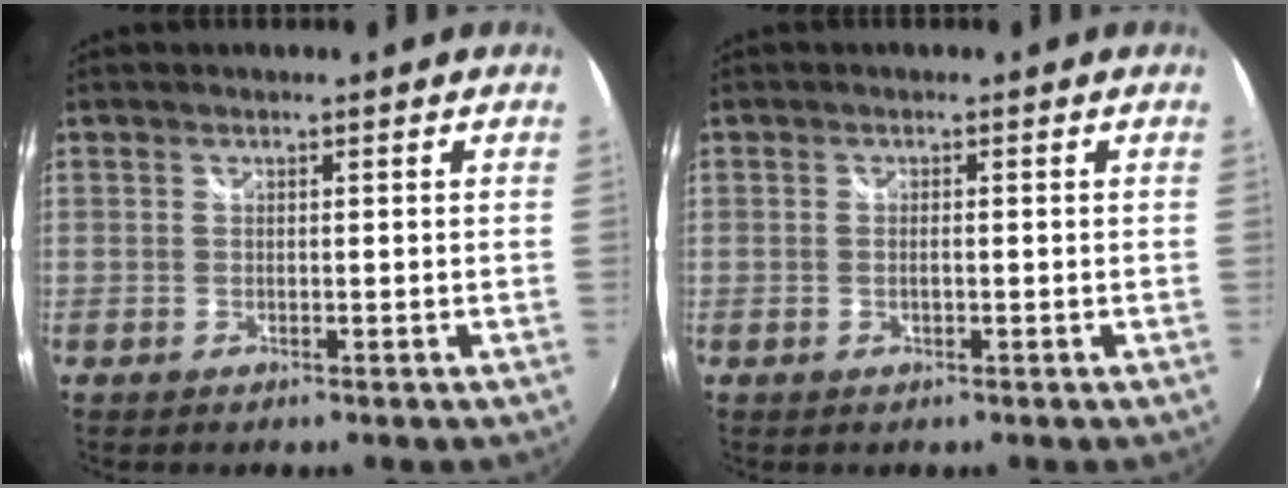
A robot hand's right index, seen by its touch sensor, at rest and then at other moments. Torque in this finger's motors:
{"motor_torque": [-0.34, 0.07, -0.12, -0.01]}